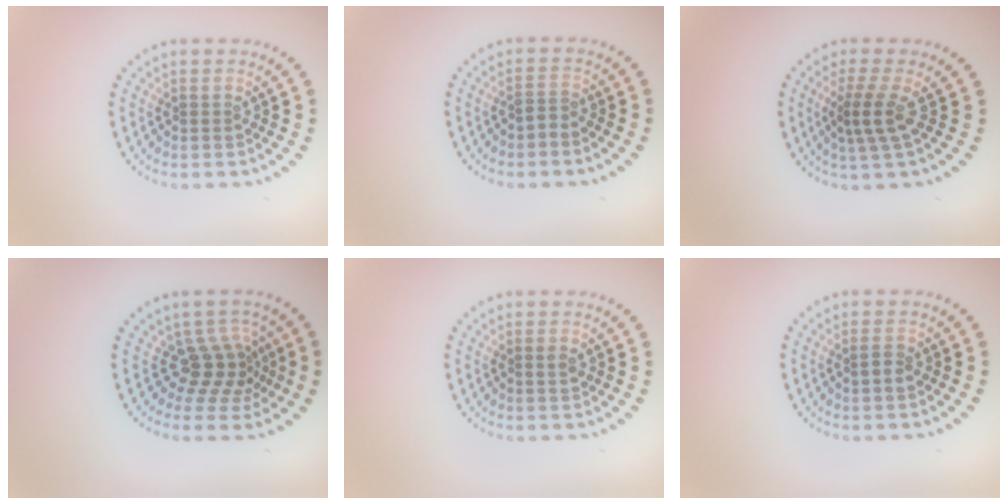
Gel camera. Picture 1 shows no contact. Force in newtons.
{"total": 1.0, "press": 0.4, "slide": 0.9}
{"total": 2.9, "press": 2.1, "slide": 1.9}
{"total": 3.4, "press": 2.4, "slide": 2.5}
{"total": 0.9, "press": 0.9, "slide": 0.0}
{"total": 1.0, "press": 1.0, "slide": 0.2}